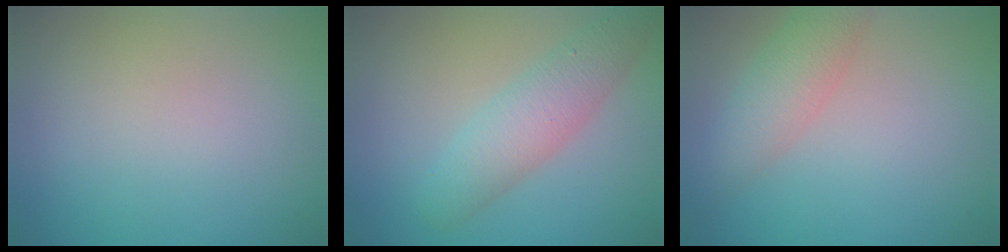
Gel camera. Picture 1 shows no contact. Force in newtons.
{"total": 4.3, "press": 4.3, "slide": 0.2}
{"total": 3.6, "press": 3.6, "slide": 0.2}